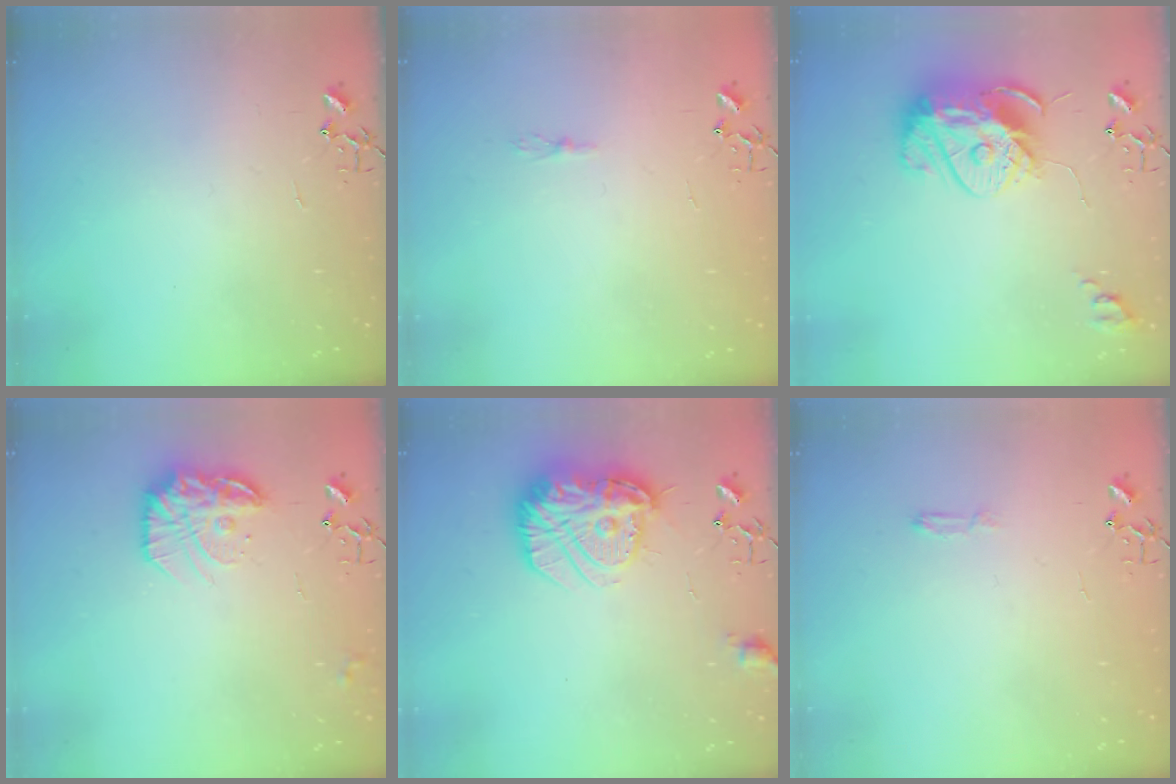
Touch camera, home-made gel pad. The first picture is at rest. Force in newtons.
{"total": 4.7, "press": 4.6, "slide": 0.6}
{"total": 13.9, "press": 13.8, "slide": 1.3}
{"total": 15.4, "press": 15.3, "slide": 0.8}
{"total": 17.4, "press": 17.4, "slide": 1.3}
{"total": 3.8, "press": 3.8, "slide": 0.5}